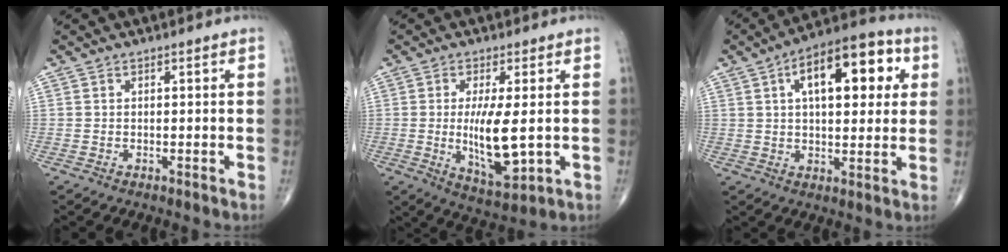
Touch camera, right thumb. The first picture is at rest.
{"total": 10.5, "force": [-0.2, 3.1, 10.1], "torque": [-0.181, -0.027, 0.005]}
{"total": 17.1, "force": [5.2, 8.1, 14.2], "torque": [-0.173, 0.016, 0.070]}